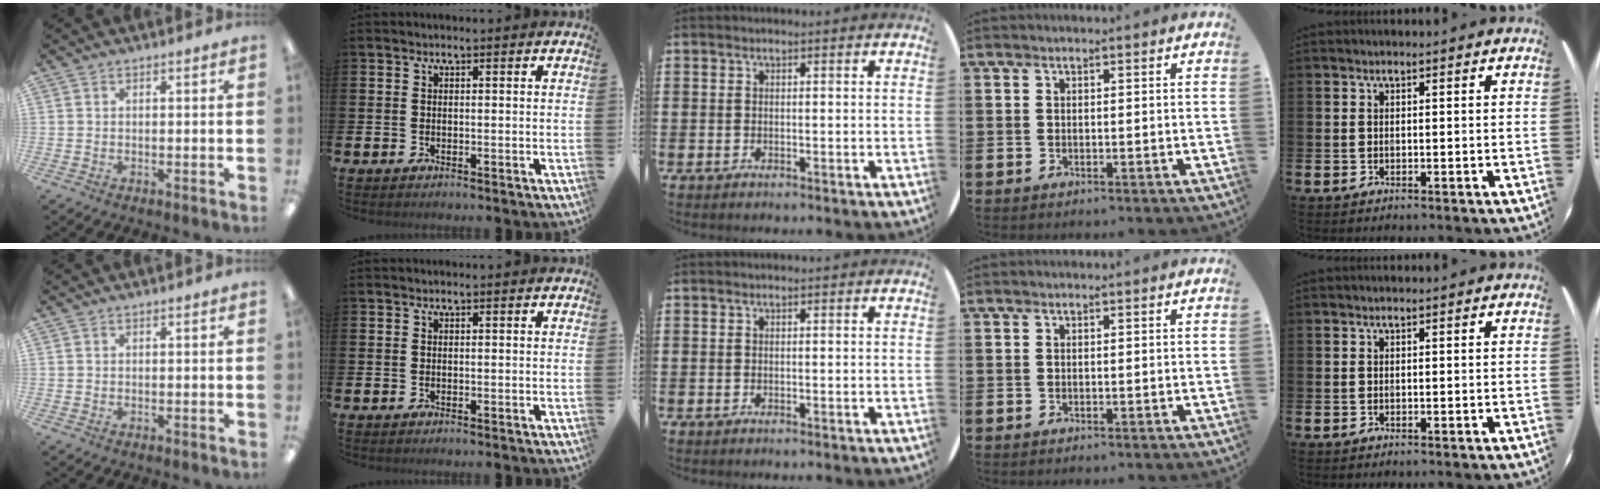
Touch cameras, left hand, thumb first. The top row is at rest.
{}